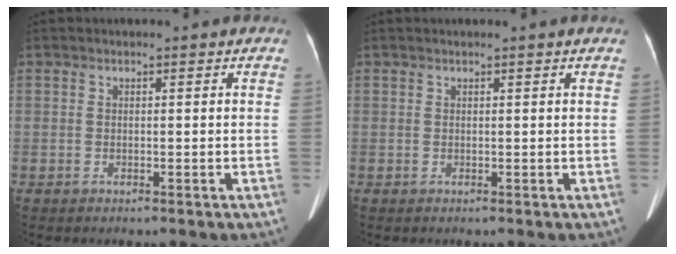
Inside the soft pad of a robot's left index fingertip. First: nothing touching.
{"total": 1.2, "force": [1.1, -0.3, 0.5], "torque": [-0.016, 0.008, 0.023]}